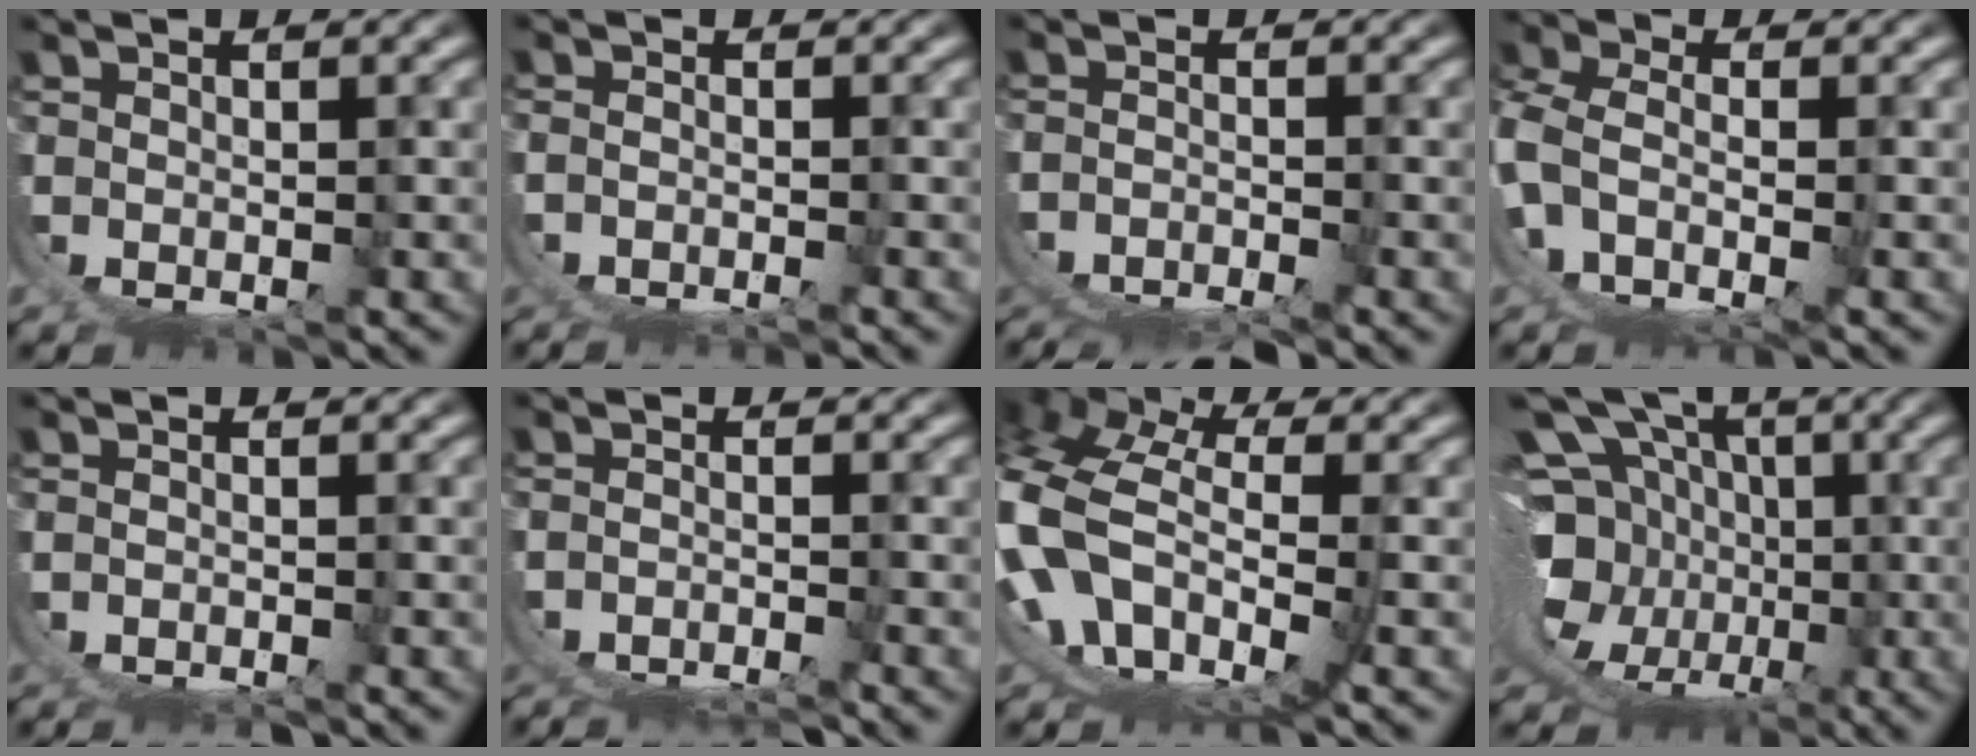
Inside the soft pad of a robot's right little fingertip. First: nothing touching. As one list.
[{"total": 3.8, "force": [-3.2, 1.6, 1.4], "torque": [-0.031, -0.011, -0.049]}, {"total": 5.9, "force": [-4.0, 3.3, 2.7], "torque": [-0.063, -0.030, -0.058]}, {"total": 4.5, "force": [-1.4, 2.1, 3.8], "torque": [-0.099, -0.030, -0.011]}, {"total": 3.7, "force": [-2.9, 2.1, 1.2], "torque": [-0.032, -0.013, -0.045]}, {"total": 6.8, "force": [-5.2, 3.6, 2.5], "torque": [-0.053, -0.028, -0.077]}, {"total": 12.1, "force": [-1.4, 9.3, 7.7], "torque": [-0.205, -0.053, -0.016]}, {"total": 13.4, "force": [0.1, 10.1, 8.8], "torque": [-0.164, -0.047, 0.008]}]